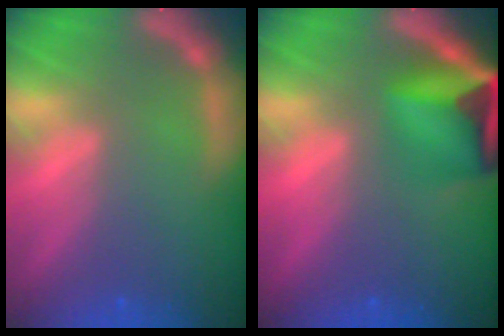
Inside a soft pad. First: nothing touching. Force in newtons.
{"total": 8.4}